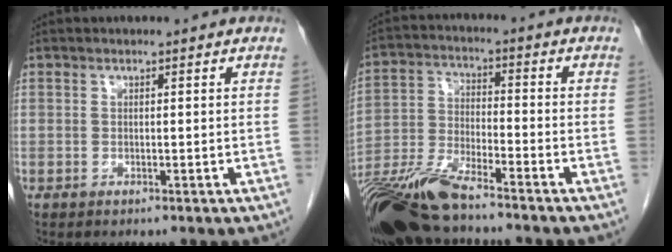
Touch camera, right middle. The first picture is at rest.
{"total": 13.7, "force": [-11.1, 2.2, 7.8], "torque": [-0.163, -0.026, -0.210]}